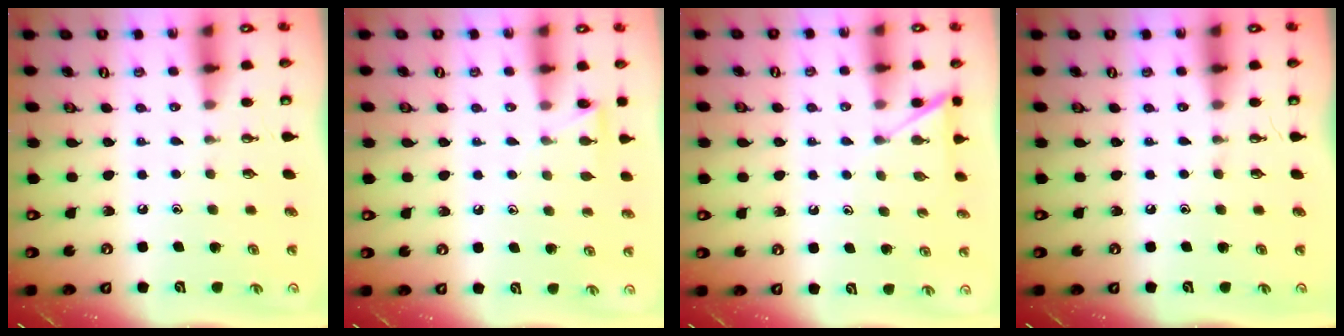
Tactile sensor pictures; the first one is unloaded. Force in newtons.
{"total": 6.2, "press": 6.2, "slide": 0.6}
{"total": 4.9, "press": 4.9, "slide": 0.5}
{"total": 0.0}